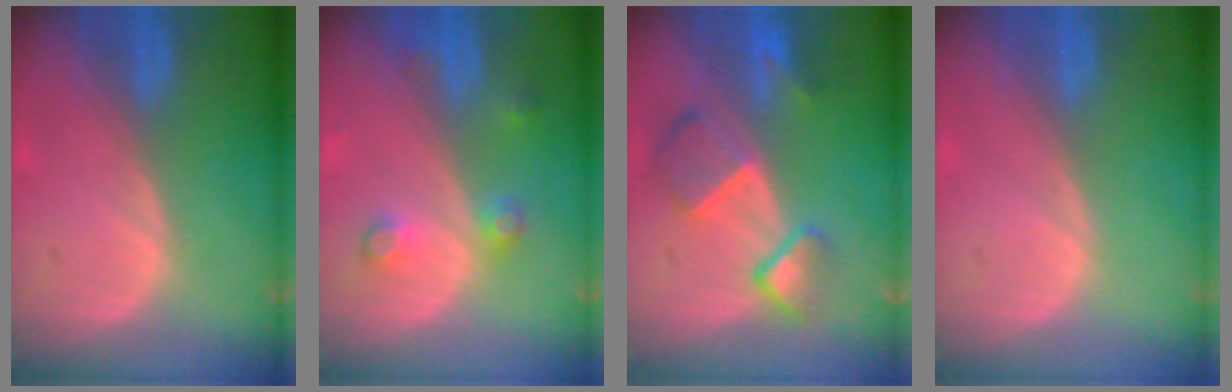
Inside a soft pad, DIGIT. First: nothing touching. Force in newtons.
{"total": 3.7, "press": 3.4, "slide": 1.4}
{"total": 7.7, "press": 6.7, "slide": 3.9}
{"total": 0.0}